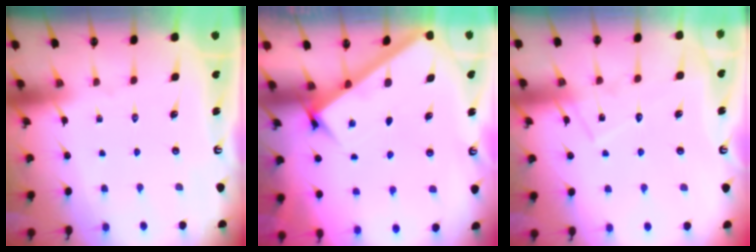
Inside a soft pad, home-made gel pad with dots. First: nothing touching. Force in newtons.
{"total": 3.0, "press": 3.0, "slide": 0.2}
{"total": 10.0, "press": 10.0, "slide": 0.6}